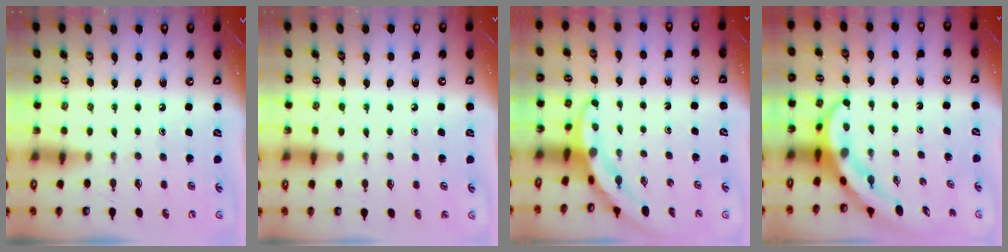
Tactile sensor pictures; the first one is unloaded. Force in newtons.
{"total": 5.9, "press": 5.8, "slide": 0.6}
{"total": 3.3, "press": 3.3, "slide": 0.2}
{"total": 7.0, "press": 6.9, "slide": 0.7}